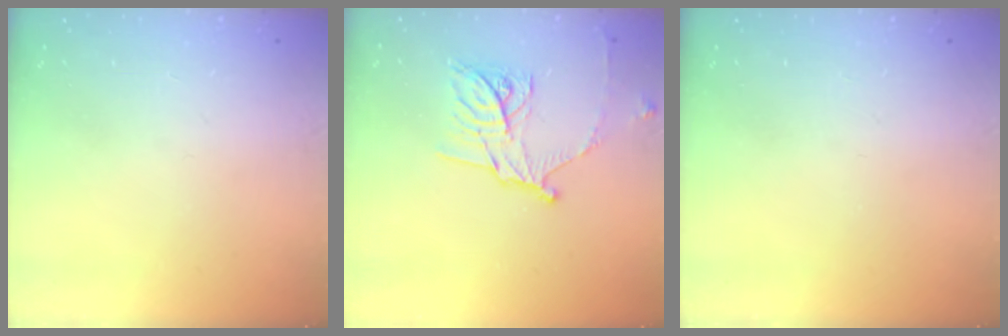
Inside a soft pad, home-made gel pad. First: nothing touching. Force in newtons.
{"total": 13.5, "press": 13.5, "slide": 0.1}
{"total": 0.0}